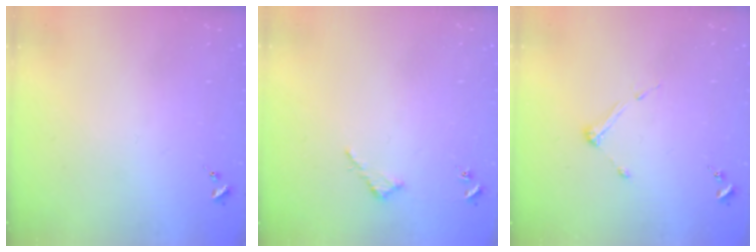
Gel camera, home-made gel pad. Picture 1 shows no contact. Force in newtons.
{"total": 2.6, "press": 2.6, "slide": 0.2}
{"total": 4.4, "press": 4.3, "slide": 0.5}